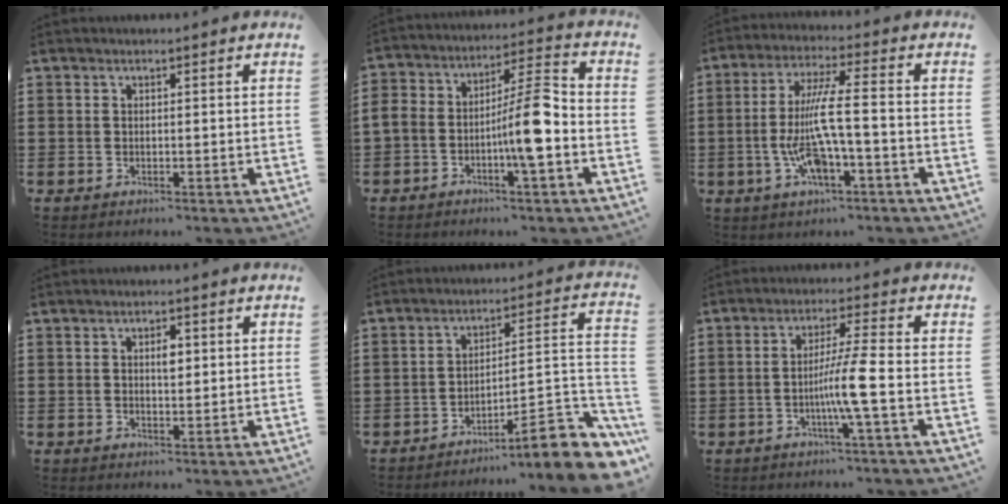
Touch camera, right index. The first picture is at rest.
{"total": 9.3, "force": [-3.7, 2.3, 8.2], "torque": [-0.144, 0.011, -0.068]}
{"total": 10.1, "force": [-2.3, 1.3, 9.7], "torque": [-0.208, -0.012, -0.052]}
{"total": 2.5, "force": [0.5, 1.1, 2.1], "torque": [-0.036, 0.004, 0.005]}
{"total": 8.8, "force": [-6.3, 1.1, 6.1], "torque": [-0.082, -0.003, -0.120]}
{"total": 6.7, "force": [-2.1, -0.9, 6.3], "torque": [-0.114, -0.011, -0.043]}